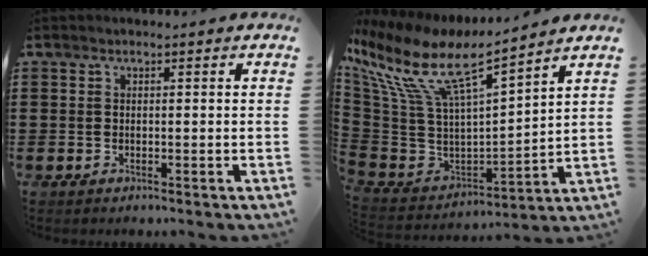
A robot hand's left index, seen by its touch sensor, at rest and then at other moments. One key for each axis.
{"total": 11.5, "fx": 7.1, "fy": 3.4, "fz": 8.4, "tx": -0.198, "ty": -0.047, "tz": 0.115}